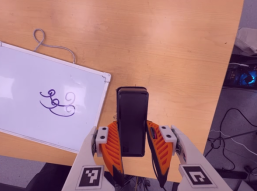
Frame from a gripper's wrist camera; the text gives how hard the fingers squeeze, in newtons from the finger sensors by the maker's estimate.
{"total": 4.6, "left": 3.3, "right": 5.8}